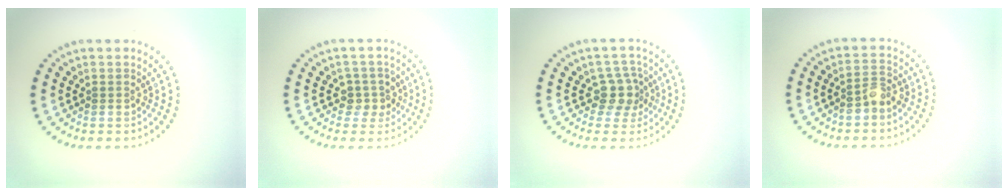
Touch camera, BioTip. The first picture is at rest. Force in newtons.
{"total": 2.0, "press": 1.7, "slide": 1.0}
{"total": 2.6, "press": 2.0, "slide": 1.7}
{"total": 1.8, "press": 1.7, "slide": 0.7}